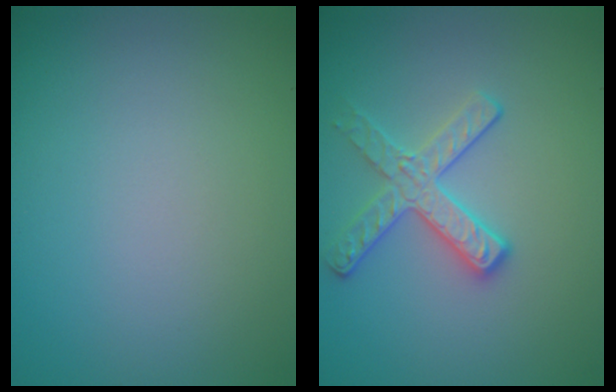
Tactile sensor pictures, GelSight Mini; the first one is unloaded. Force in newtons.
{"total": 2.8, "press": 2.7, "slide": 0.7}